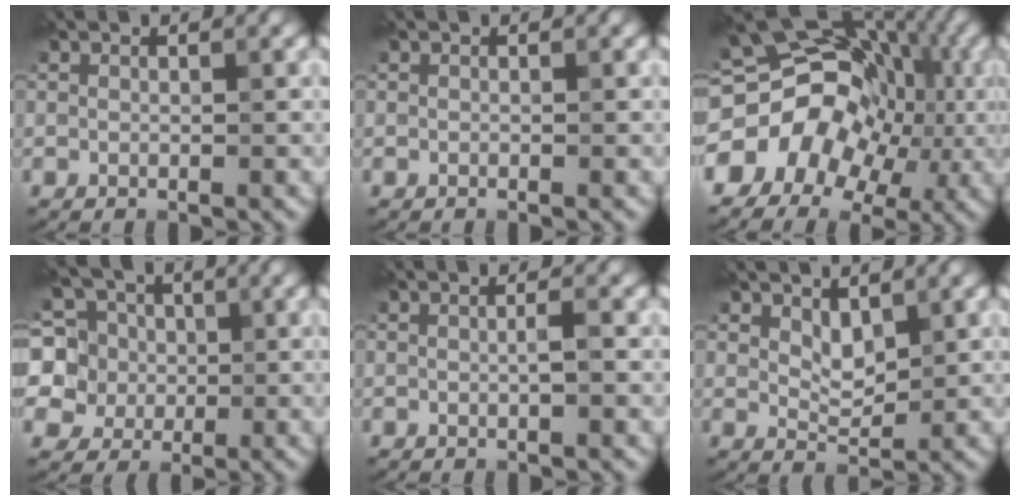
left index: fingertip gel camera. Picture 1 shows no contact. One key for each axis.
{"total": 0.0}
{"total": 13.5, "fx": -3.2, "fy": 10.5, "fz": 7.9, "tx": -0.113, "ty": 0.022, "tz": -0.065}
{"total": 8.6, "fx": 2.0, "fy": 7.9, "fz": 3.0, "tx": -0.088, "ty": 0.034, "tz": 0.029}
{"total": 0.9, "fx": 0.0, "fy": -0.1, "fz": 0.9, "tx": -0.018, "ty": 0.004, "tz": 0.001}
{"total": 2.1, "fx": 1.2, "fy": 1.1, "fz": 1.4, "tx": -0.030, "ty": -0.002, "tz": 0.026}